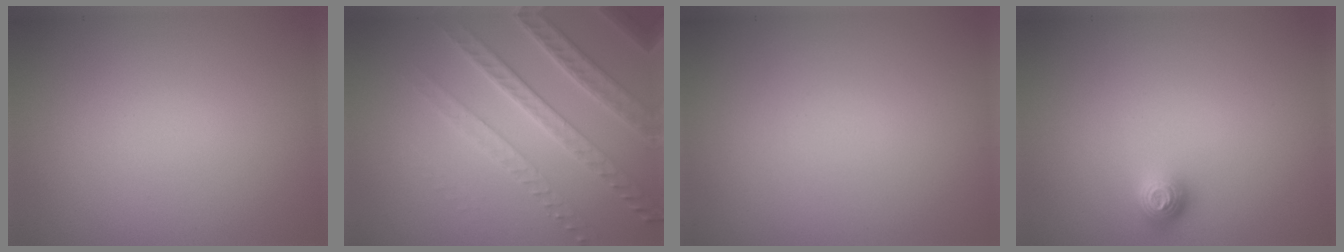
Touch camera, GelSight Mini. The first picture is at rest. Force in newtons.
{"total": 4.5, "press": 4.4, "slide": 1.1}
{"total": 0.0}
{"total": 1.3, "press": 1.1, "slide": 0.8}